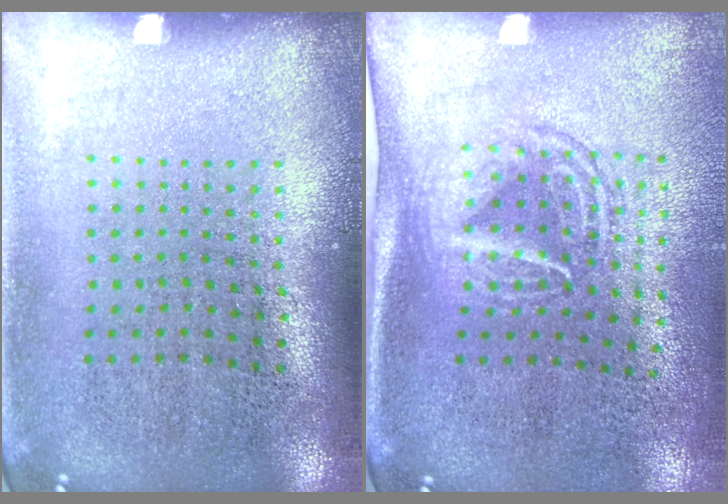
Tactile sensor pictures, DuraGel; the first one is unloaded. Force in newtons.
{"total": 1.7, "press": 1.3, "slide": 1.1}